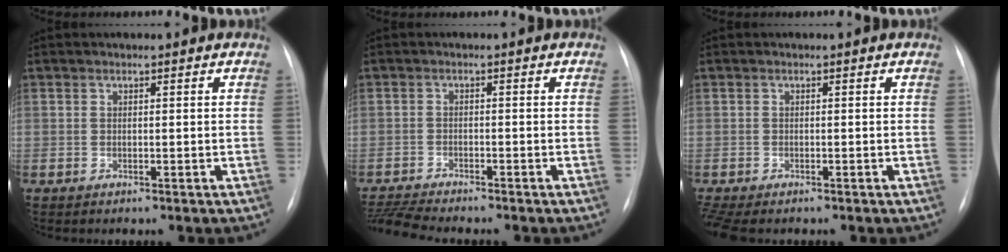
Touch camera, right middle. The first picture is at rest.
{"total": 6.6, "force": [-6.2, -0.5, 2.1], "torque": [-0.043, -0.017, -0.105]}
{"total": 4.8, "force": [-3.7, 1.8, 2.5], "torque": [-0.047, -0.004, -0.057]}